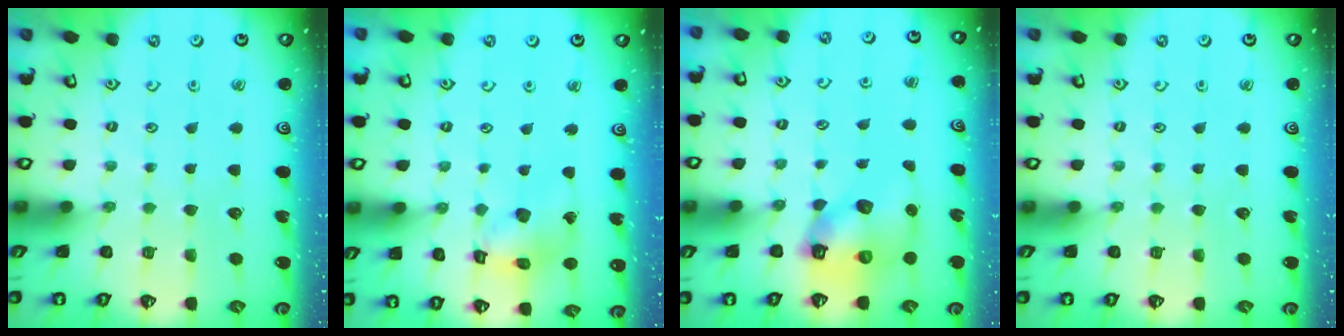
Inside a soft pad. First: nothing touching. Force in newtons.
{"total": 11.9, "press": 11.8, "slide": 1.3}
{"total": 10.7, "press": 10.6, "slide": 1.5}
{"total": 0.0}